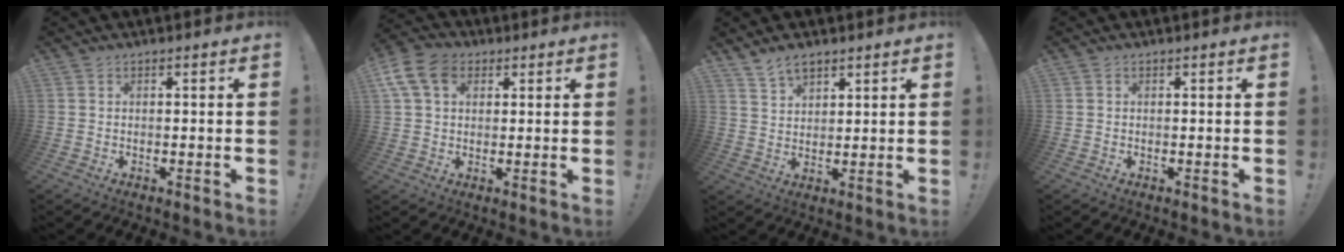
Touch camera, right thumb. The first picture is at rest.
{"total": 11.0, "force": [4.4, 7.6, 6.6], "torque": [-0.130, -0.004, 0.086]}
{"total": 5.7, "force": [4.5, 2.8, 2.1], "torque": [-0.034, -0.023, 0.084]}
{"total": 0.0}